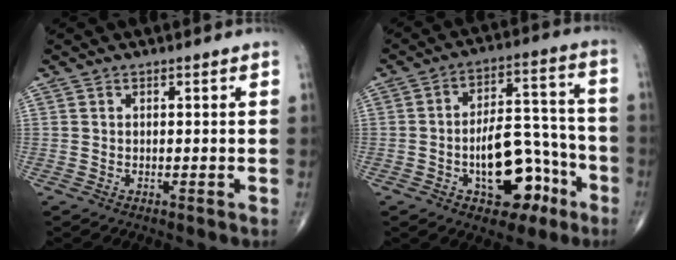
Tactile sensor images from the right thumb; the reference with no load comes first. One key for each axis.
{"total": 14.9, "fx": -5.8, "fy": 8.1, "fz": 11.1, "tx": -0.130, "ty": 0.056, "tz": -0.082}